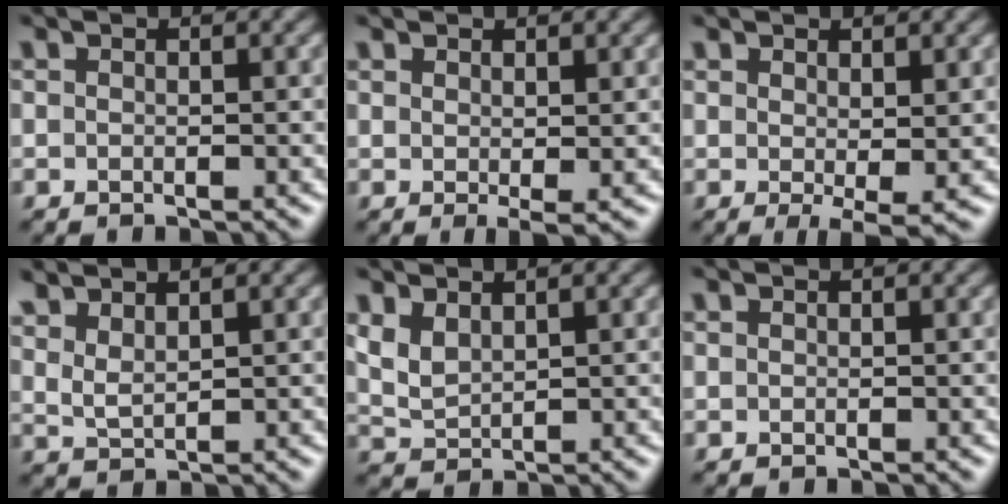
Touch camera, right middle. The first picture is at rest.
{"total": 1.5, "force": [0.6, 0.2, 1.3], "torque": [-0.022, -0.010, 0.014]}
{"total": 2.6, "force": [0.6, 0.6, 2.5], "torque": [-0.039, -0.011, 0.015]}
{"total": 2.5, "force": [2.2, 0.7, 1.0], "torque": [-0.025, -0.001, 0.053]}
{"total": 2.3, "force": [1.3, 1.2, 1.4], "torque": [-0.039, -0.002, 0.032]}
{"total": 0.0}